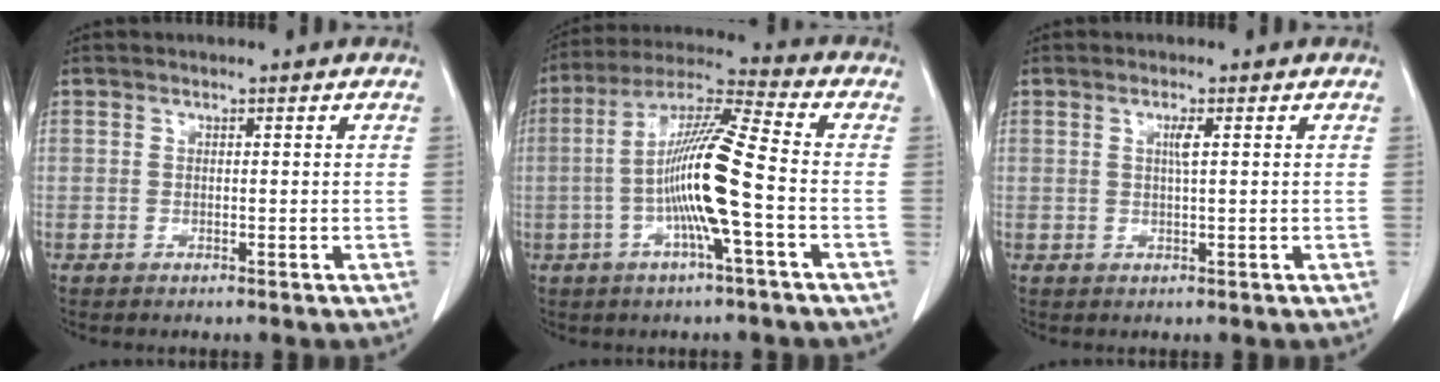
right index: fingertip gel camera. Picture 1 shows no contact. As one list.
[{"total": 12.7, "force": [-2.6, 0.0, 12.4], "torque": [-0.240, 0.007, -0.057]}, {"total": 1.6, "force": [0.4, -0.1, 1.5], "torque": [-0.029, 0.001, 0.007]}]